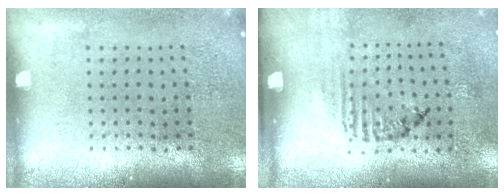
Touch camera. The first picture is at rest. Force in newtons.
{"total": 1.6, "press": 1.0, "slide": 1.3}